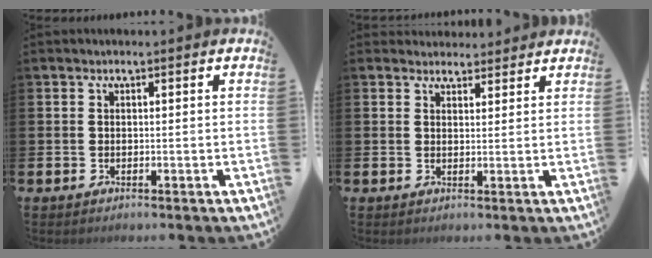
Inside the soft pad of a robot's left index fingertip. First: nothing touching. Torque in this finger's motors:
{"motor_torque": [0.54, -1.60, 0.01, -0.04]}